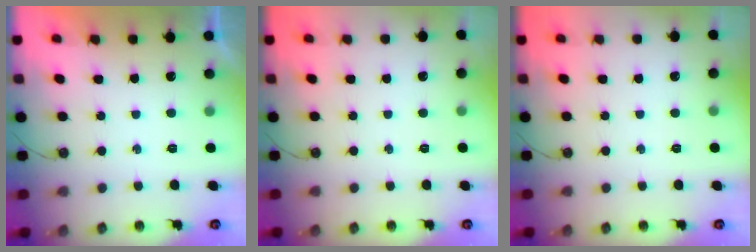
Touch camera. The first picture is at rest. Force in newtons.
{"total": 0.0}
{"total": 0.0}